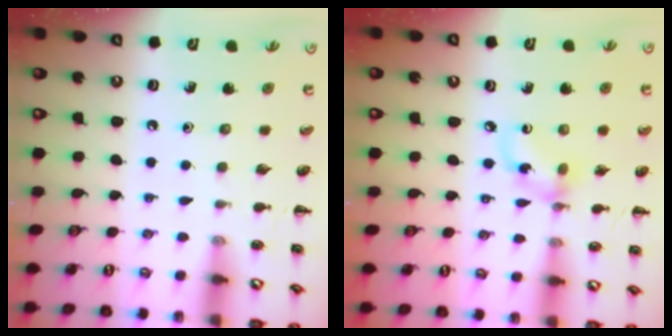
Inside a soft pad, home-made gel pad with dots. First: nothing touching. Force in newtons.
{"total": 6.3, "press": 6.3, "slide": 0.5}